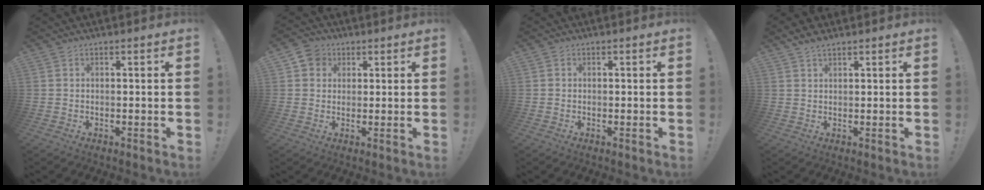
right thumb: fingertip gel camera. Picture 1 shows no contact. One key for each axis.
{"total": 5.7, "fx": 2.2, "fy": 5.0, "fz": 1.5, "tx": -0.019, "ty": -0.006, "tz": 0.042}
{"total": 0.5, "fx": -0.1, "fy": 0.5, "fz": -0.1, "tx": 0.003, "ty": 0.002, "tz": 0.000}
{"total": 3.0, "fx": 2.4, "fy": 1.2, "fz": 1.3, "tx": -0.016, "ty": -0.011, "tz": 0.044}